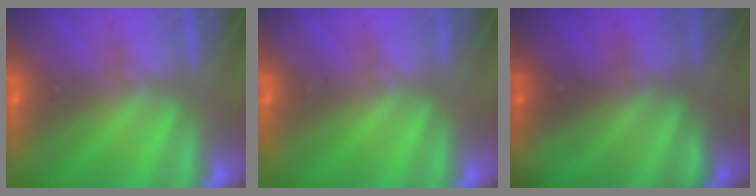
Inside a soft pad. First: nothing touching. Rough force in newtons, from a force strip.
{"total": 0.0}
{"total": 1.1}